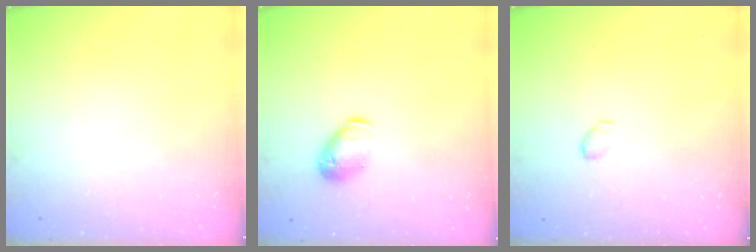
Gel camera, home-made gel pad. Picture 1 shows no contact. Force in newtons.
{"total": 8.4, "press": 8.3, "slide": 1.4}
{"total": 2.9, "press": 2.9, "slide": 0.5}